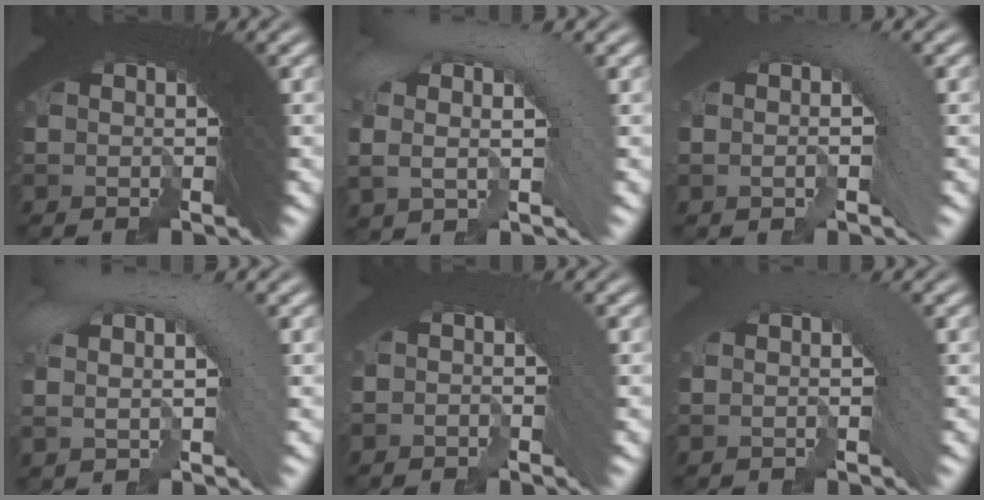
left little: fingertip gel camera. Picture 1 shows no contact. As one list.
[{"total": 5.2, "force": [1.1, 2.2, 4.6], "torque": [-0.058, 0.027, 0.013]}, {"total": 2.7, "force": [-0.2, 0.6, 2.6], "torque": [-0.018, 0.023, -0.011]}, {"total": 4.9, "force": [1.3, 1.7, 4.4], "torque": [-0.055, 0.026, 0.019]}, {"total": 1.3, "force": [-1.2, 0.0, 0.6], "torque": [0.007, 0.014, -0.024]}, {"total": 2.0, "force": [0.5, 0.2, 2.0], "torque": [-0.006, 0.028, 0.005]}]